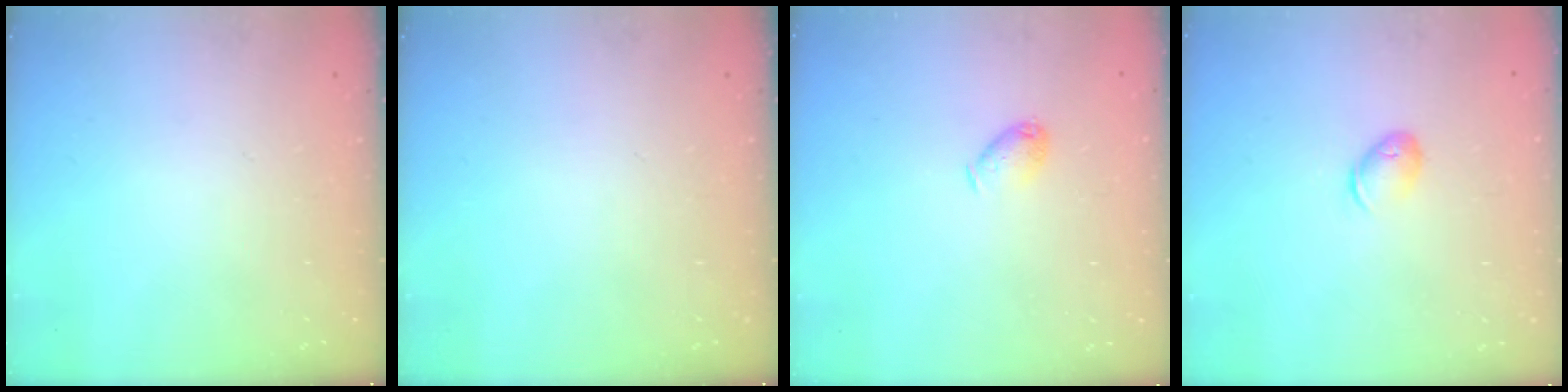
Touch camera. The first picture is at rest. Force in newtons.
{"total": 0.0}
{"total": 5.8, "press": 5.8, "slide": 0.7}
{"total": 7.0, "press": 7.0, "slide": 1.0}